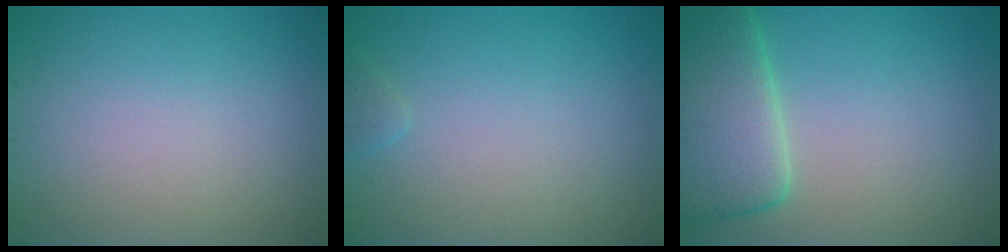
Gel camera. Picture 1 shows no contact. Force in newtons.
{"total": 0.7, "press": 0.7, "slide": 0.1}
{"total": 7.7, "press": 7.7, "slide": 0.9}